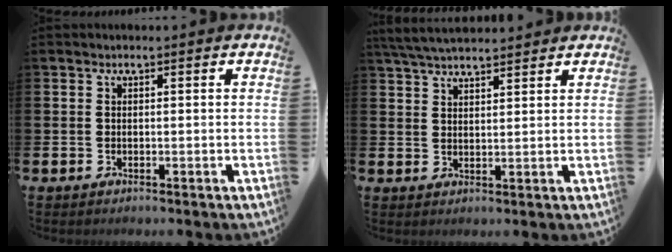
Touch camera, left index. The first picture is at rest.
{"total": 4.6, "force": [4.4, 0.9, 1.2], "torque": [-0.031, -0.015, 0.080]}